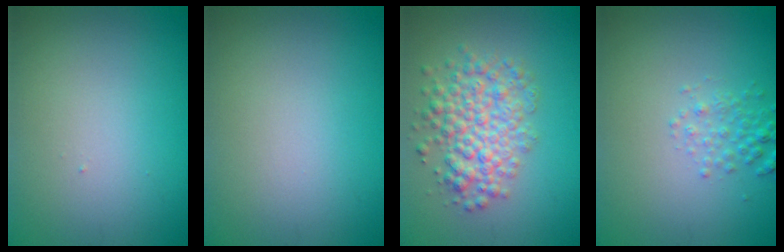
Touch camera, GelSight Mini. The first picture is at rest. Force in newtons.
{"total": 0.0}
{"total": 5.1, "press": 5.1, "slide": 0.2}
{"total": 1.7, "press": 1.7, "slide": 0.1}